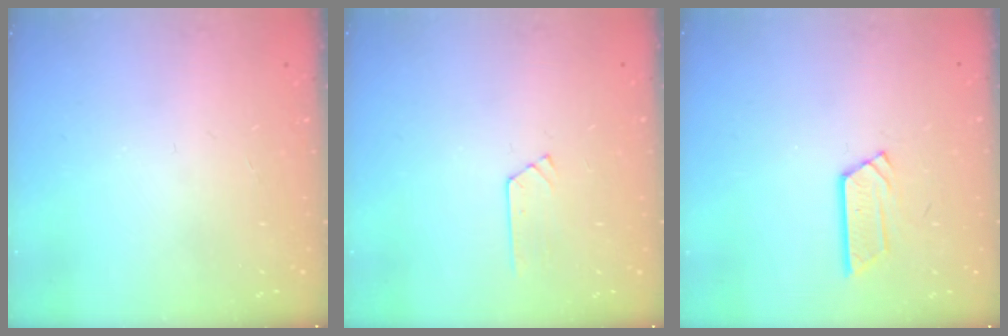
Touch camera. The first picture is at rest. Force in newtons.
{"total": 5.2, "press": 5.2, "slide": 0.5}
{"total": 5.1, "press": 5.1, "slide": 0.4}